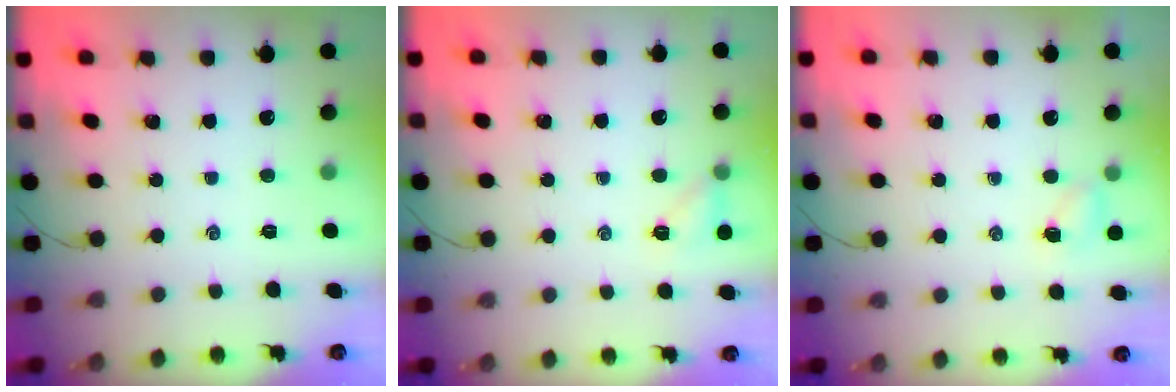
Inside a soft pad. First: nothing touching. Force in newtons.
{"total": 5.6, "press": 5.4, "slide": 1.7}
{"total": 3.6, "press": 3.4, "slide": 1.1}